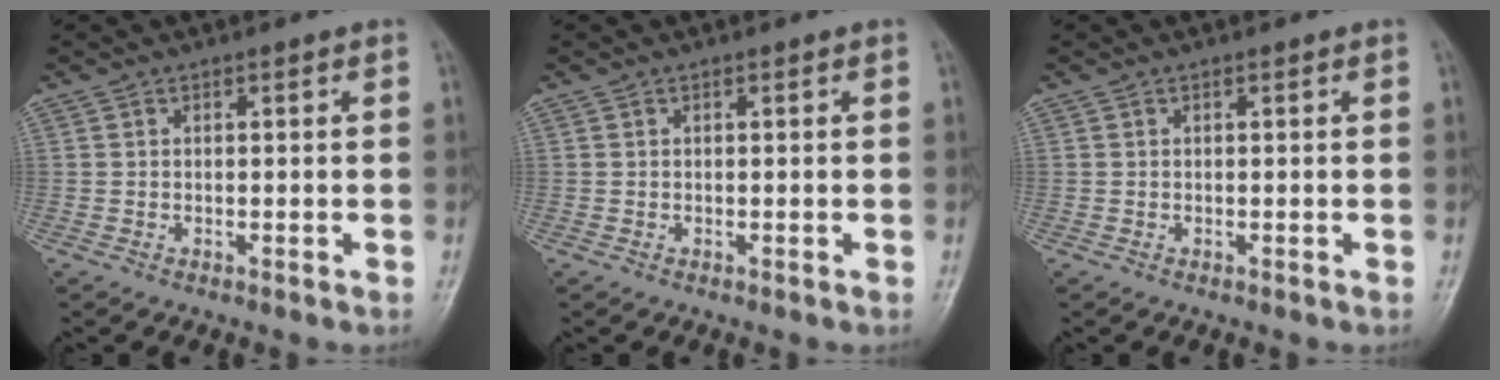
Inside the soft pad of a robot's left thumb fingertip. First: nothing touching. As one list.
[{"total": 0.0}, {"total": 0.0}]